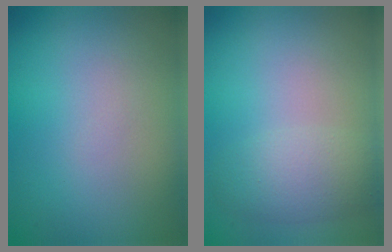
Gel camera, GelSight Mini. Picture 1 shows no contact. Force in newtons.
{"total": 3.2, "press": 3.2, "slide": 0.1}